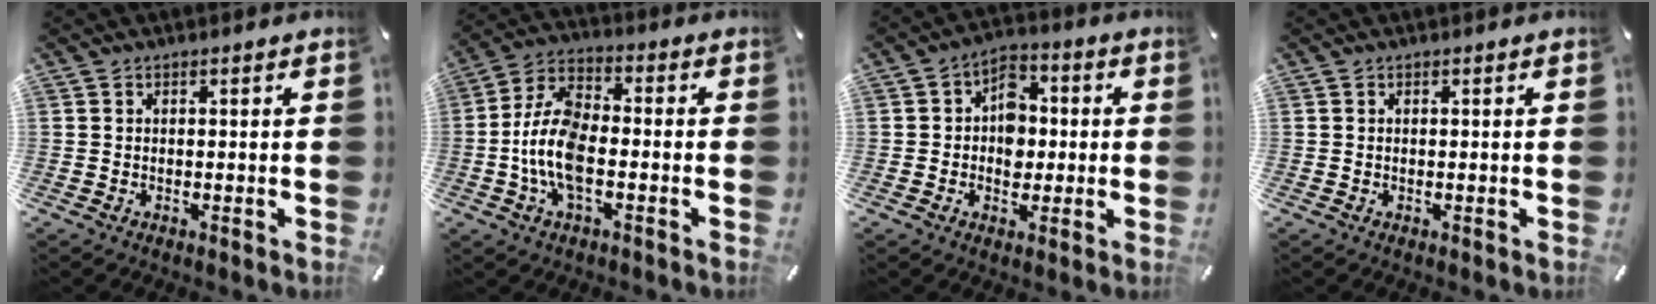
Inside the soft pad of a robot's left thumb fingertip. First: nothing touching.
{"total": 12.0, "force": [-2.9, 6.2, 9.9], "torque": [-0.211, 0.006, -0.052]}
{"total": 7.4, "force": [-0.6, 6.2, 4.0], "torque": [-0.057, 0.011, -0.011]}
{"total": 0.0}